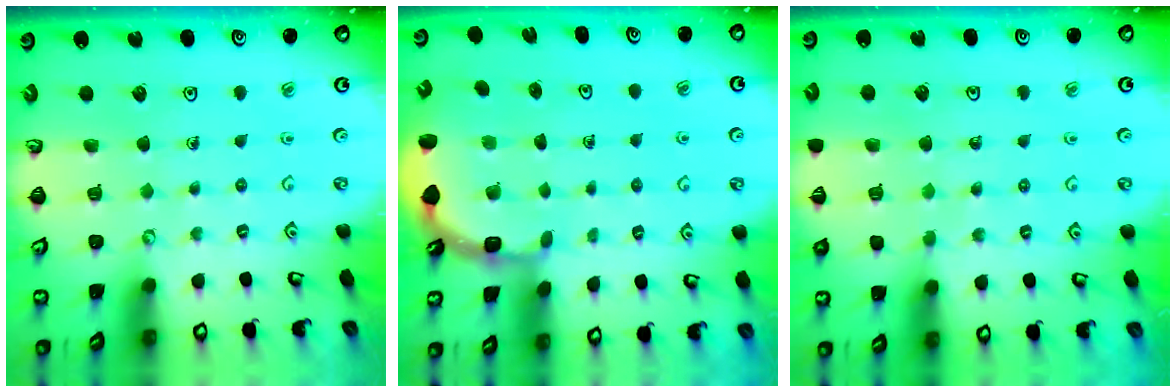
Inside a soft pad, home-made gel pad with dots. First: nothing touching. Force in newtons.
{"total": 2.1, "press": 1.9, "slide": 0.8}
{"total": 5.8, "press": 5.7, "slide": 0.8}